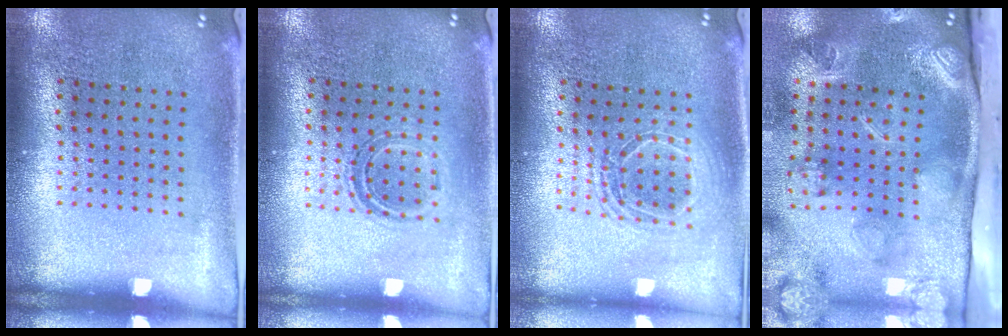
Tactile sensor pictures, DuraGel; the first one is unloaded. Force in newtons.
{"total": 1.1, "press": 0.9, "slide": 0.6}
{"total": 1.8, "press": 1.5, "slide": 1.0}
{"total": 4.7, "press": 3.3, "slide": 3.3}